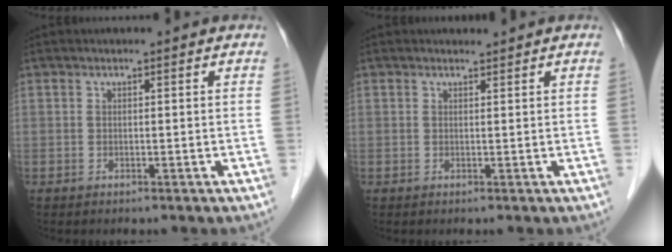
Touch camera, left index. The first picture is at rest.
{"total": 0.6, "force": [0.5, -0.1, -0.1], "torque": [-0.008, -0.004, 0.010]}